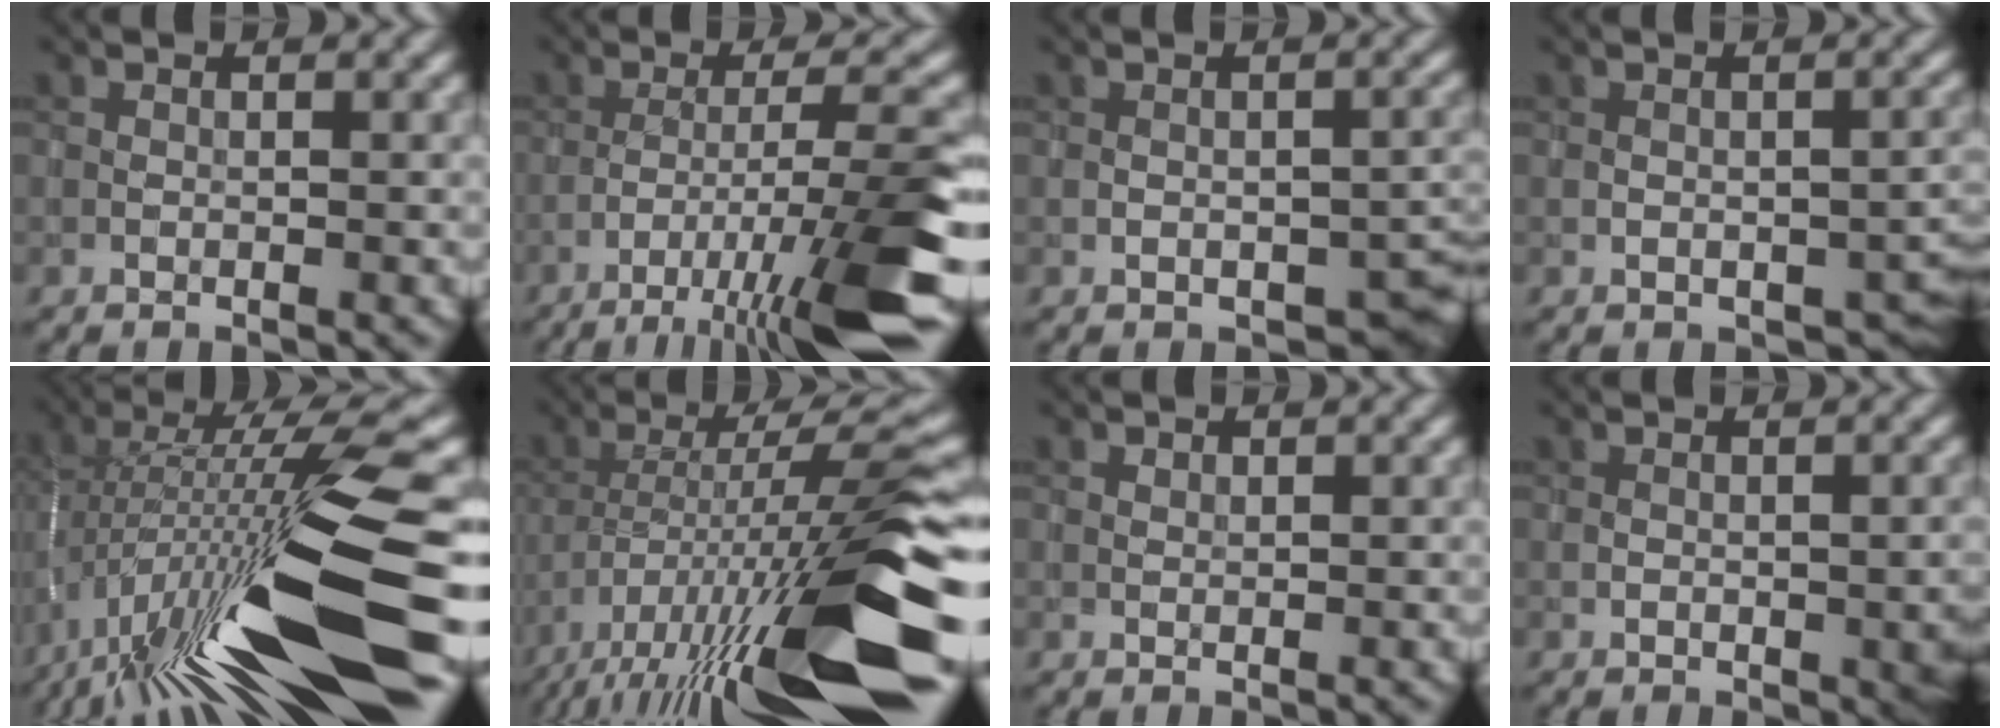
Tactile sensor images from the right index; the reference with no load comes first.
{"total": 11.0, "force": [-5.9, 1.0, 9.2], "torque": [-0.135, 0.010, -0.094]}
{"total": 2.8, "force": [-1.0, 1.6, 2.0], "torque": [-0.024, -0.010, -0.006]}
{"total": 3.1, "force": [-1.1, 1.7, 2.3], "torque": [-0.027, -0.009, -0.008]}
{"total": 15.9, "force": [-5.8, 3.1, 14.5], "torque": [-0.263, 0.022, -0.087]}
{"total": 15.4, "force": [-7.0, 2.5, 13.4], "torque": [-0.229, 0.009, -0.110]}
{"total": 0.6, "force": [0.3, 0.3, 0.5], "torque": [-0.010, -0.001, 0.005]}
{"total": 1.7, "force": [-0.3, 0.6, 1.5], "torque": [-0.016, -0.004, -0.001]}